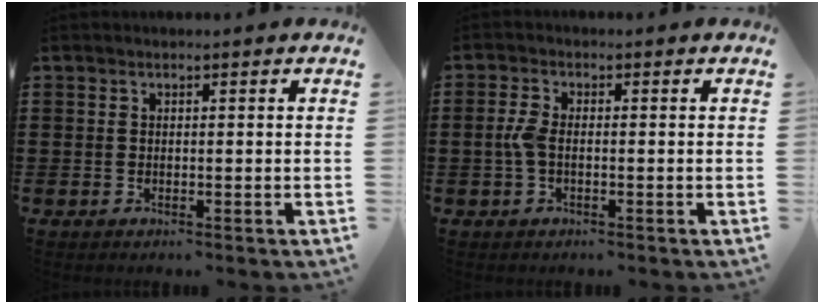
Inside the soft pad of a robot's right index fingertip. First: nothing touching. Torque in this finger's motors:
{"motor_torque": [0.89, 0.26, 0.47, 0.13]}